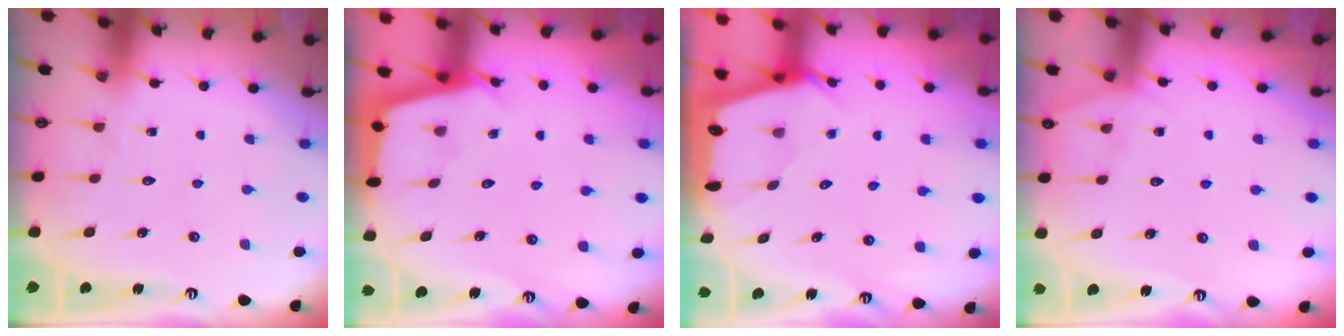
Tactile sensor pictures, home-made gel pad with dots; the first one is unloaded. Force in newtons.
{"total": 2.9, "press": 2.9, "slide": 0.3}
{"total": 2.4, "press": 2.4, "slide": 0.3}
{"total": 5.2, "press": 5.1, "slide": 0.7}